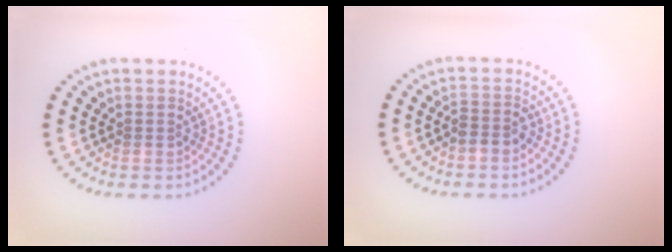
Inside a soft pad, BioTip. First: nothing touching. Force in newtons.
{"total": 1.6, "press": 1.4, "slide": 0.8}